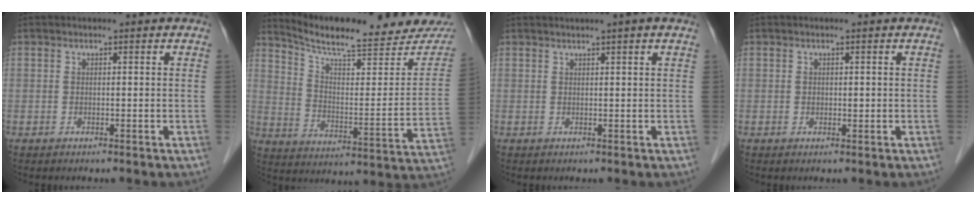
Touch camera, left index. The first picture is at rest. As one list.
[{"total": 21.1, "force": [19.4, 2.7, 7.8], "torque": [-0.122, -0.050, 0.266]}, {"total": 2.4, "force": [1.8, -0.5, 1.5], "torque": [-0.022, 0.016, 0.032]}, {"total": 0.8, "force": [0.1, 0.5, 0.6], "torque": [-0.007, 0.001, 0.001]}]